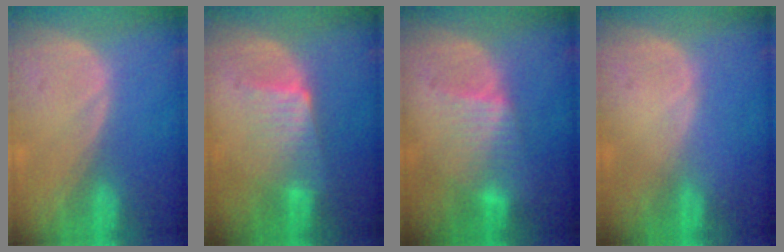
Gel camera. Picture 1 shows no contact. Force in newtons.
{"total": 5.7, "press": 5.4, "slide": 1.9}
{"total": 5.0, "press": 4.9, "slide": 0.4}
{"total": 0.0}